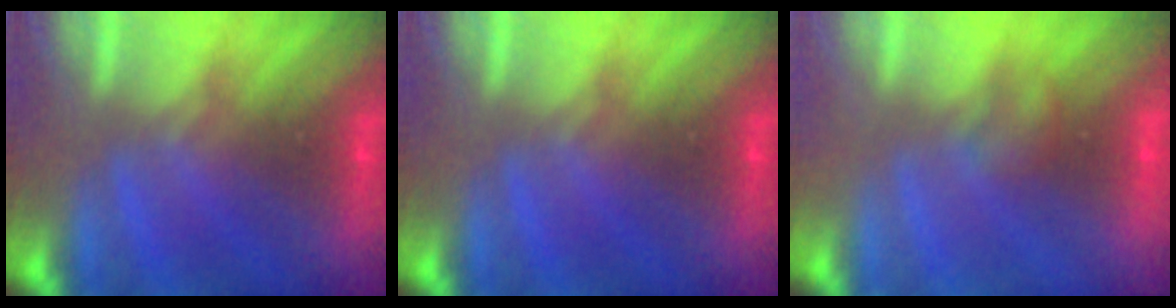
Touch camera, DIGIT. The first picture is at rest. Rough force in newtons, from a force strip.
{"total": 0.0}
{"total": 1.2}